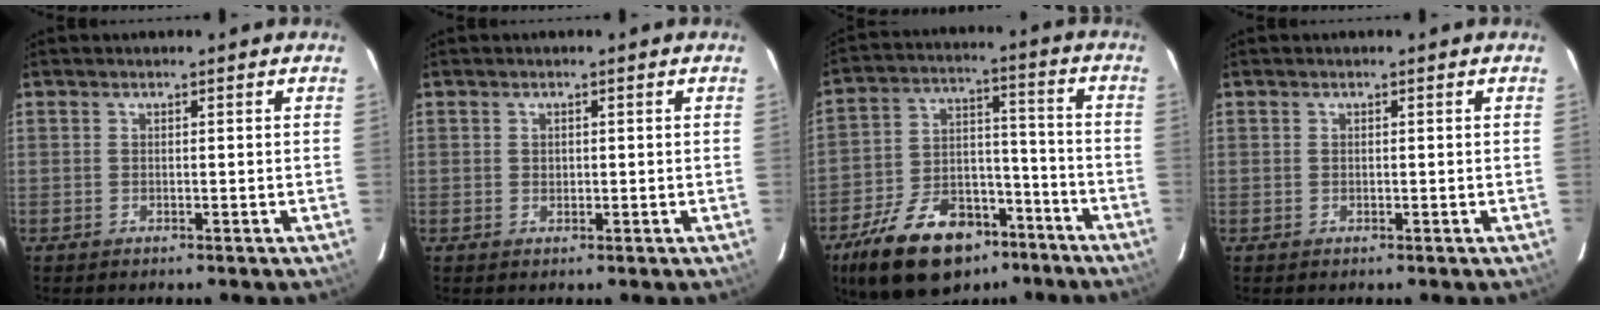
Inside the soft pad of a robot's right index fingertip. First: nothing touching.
{"total": 0.9, "force": [0.2, 0.9, 0.2], "torque": [0.001, 0.001, 0.004]}
{"total": 20.6, "force": [-13.5, 11.1, 11.0], "torque": [-0.221, 0.019, -0.207]}
{"total": 0.0}